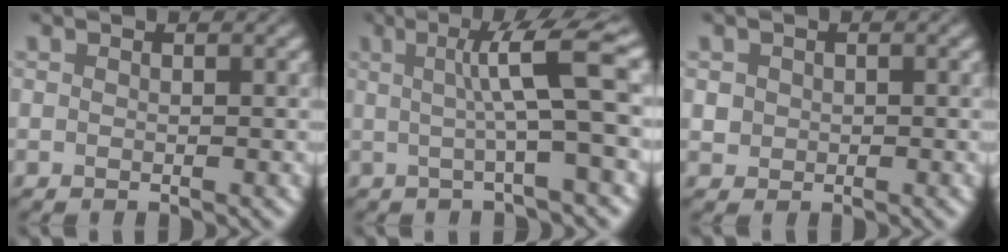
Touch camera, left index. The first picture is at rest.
{"total": 6.4, "force": [0.9, 0.6, 6.3], "torque": [-0.095, 0.017, 0.013]}
{"total": 1.0, "force": [0.1, 1.0, 0.0], "torque": [0.010, 0.002, 0.002]}